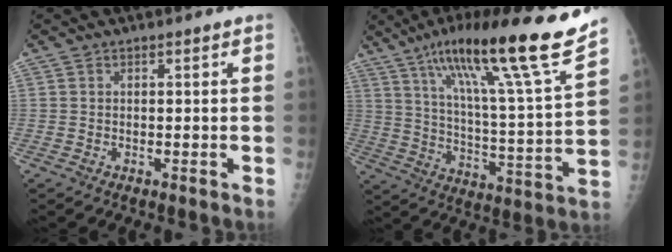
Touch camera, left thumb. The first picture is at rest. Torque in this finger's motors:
{"motor_torque": [0.58, 0.47, 1.67, -1.10, 0.20]}